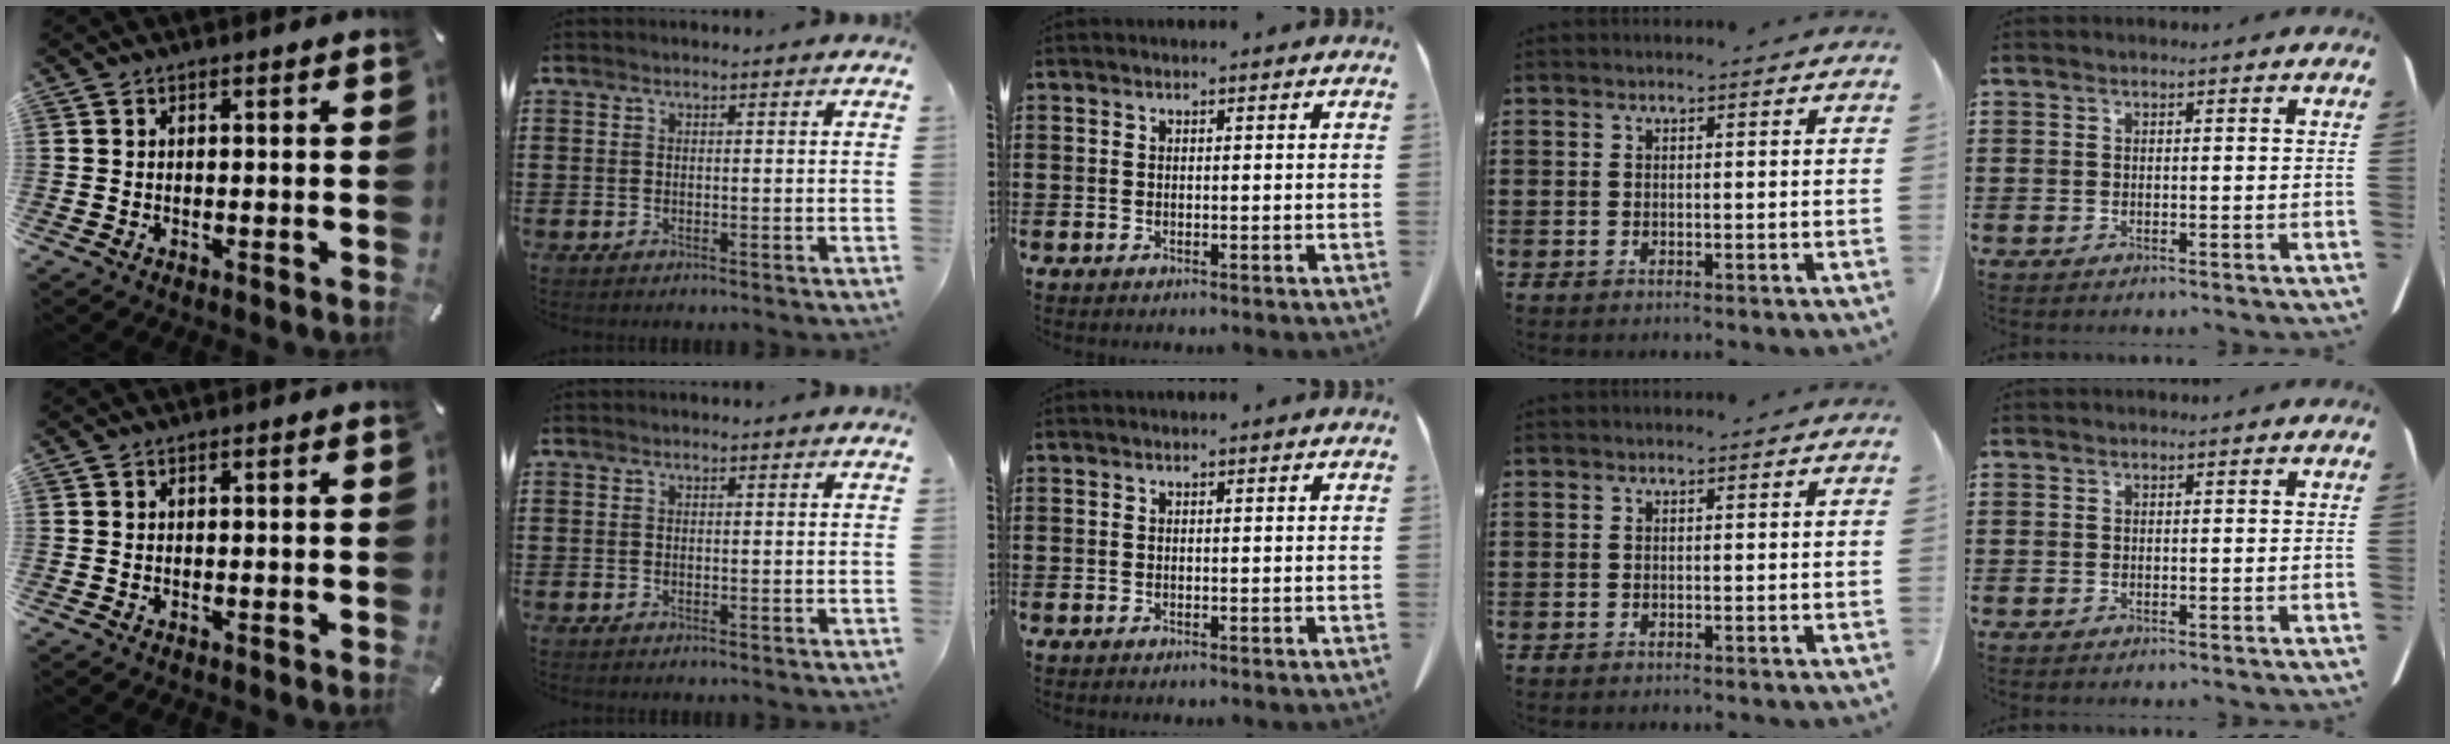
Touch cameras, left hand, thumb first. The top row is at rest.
{}